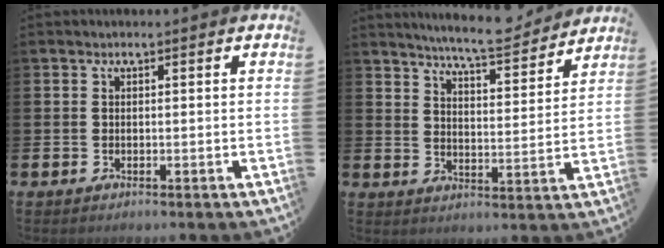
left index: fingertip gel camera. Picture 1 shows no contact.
{"total": 7.3, "force": [7.0, 0.3, 1.7], "torque": [-0.038, -0.046, 0.122]}